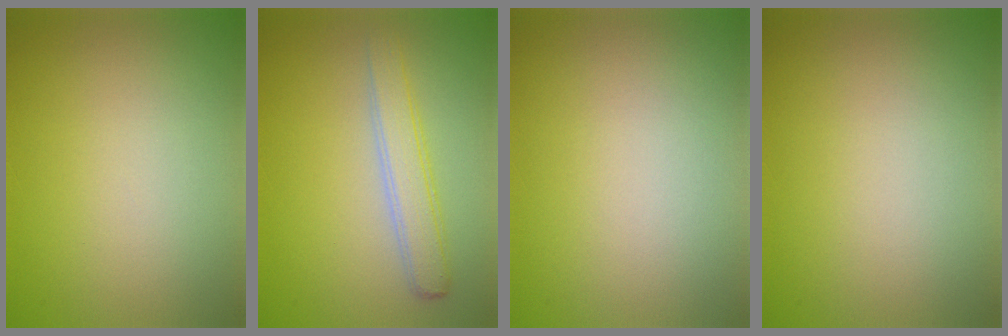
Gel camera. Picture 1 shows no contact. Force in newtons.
{"total": 3.0, "press": 3.0, "slide": 0.1}
{"total": 0.0}
{"total": 0.0}